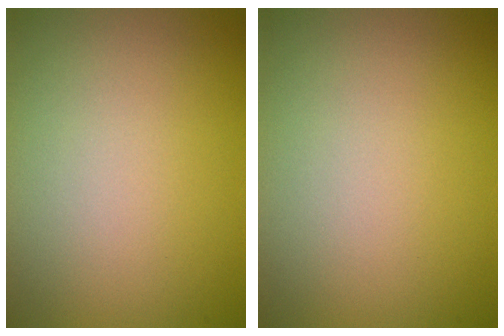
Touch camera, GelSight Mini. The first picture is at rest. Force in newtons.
{"total": 0.0}